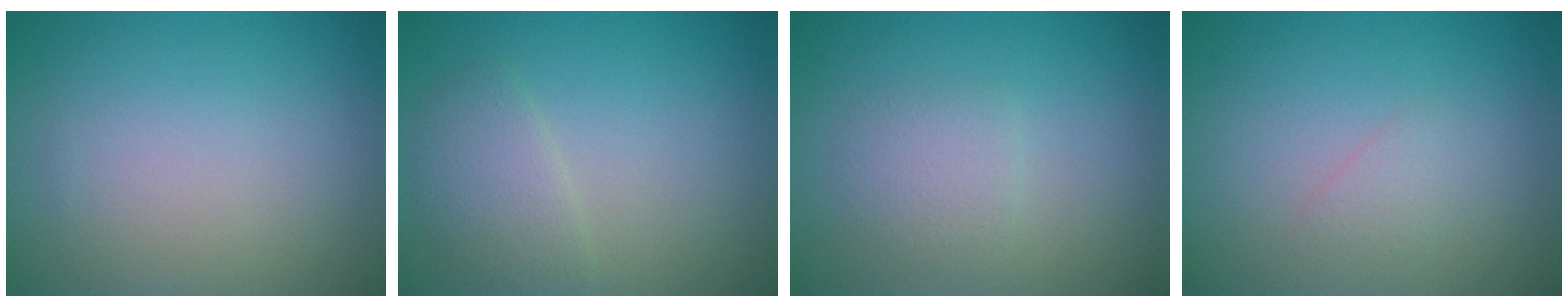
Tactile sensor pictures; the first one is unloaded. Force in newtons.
{"total": 2.4, "press": 2.4, "slide": 0.1}
{"total": 1.9, "press": 1.9, "slide": 0.0}
{"total": 1.0, "press": 1.0, "slide": 0.1}